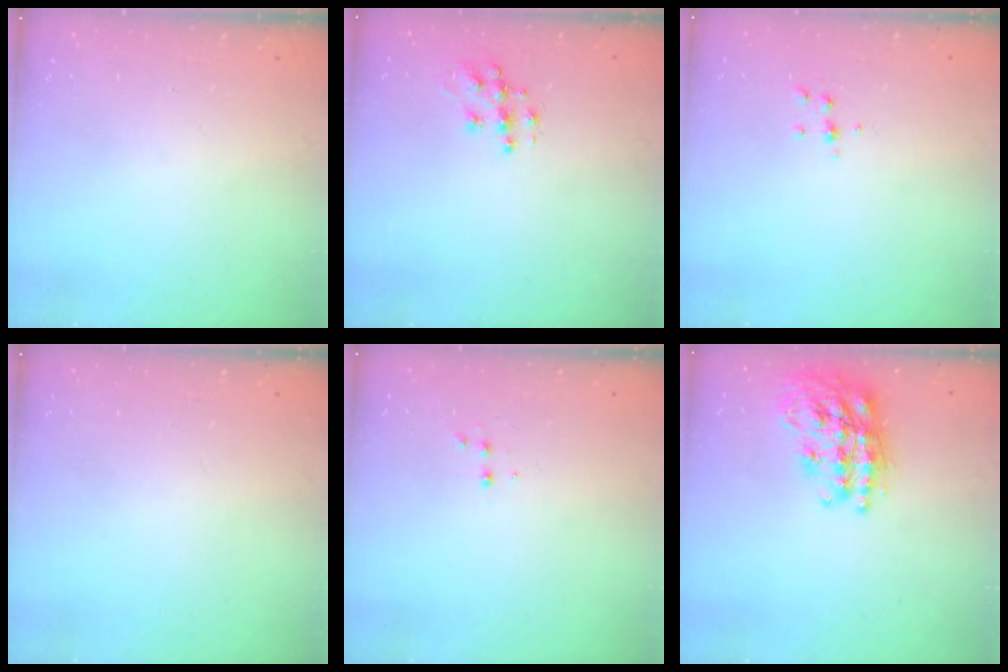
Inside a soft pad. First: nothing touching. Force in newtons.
{"total": 10.2, "press": 10.2, "slide": 0.7}
{"total": 5.3, "press": 5.3, "slide": 0.5}
{"total": 0.0}
{"total": 1.9, "press": 1.9, "slide": 0.2}
{"total": 23.5, "press": 23.4, "slide": 2.0}